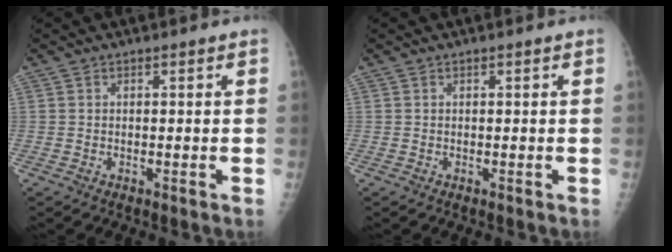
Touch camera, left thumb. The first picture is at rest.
{"total": 0.0}